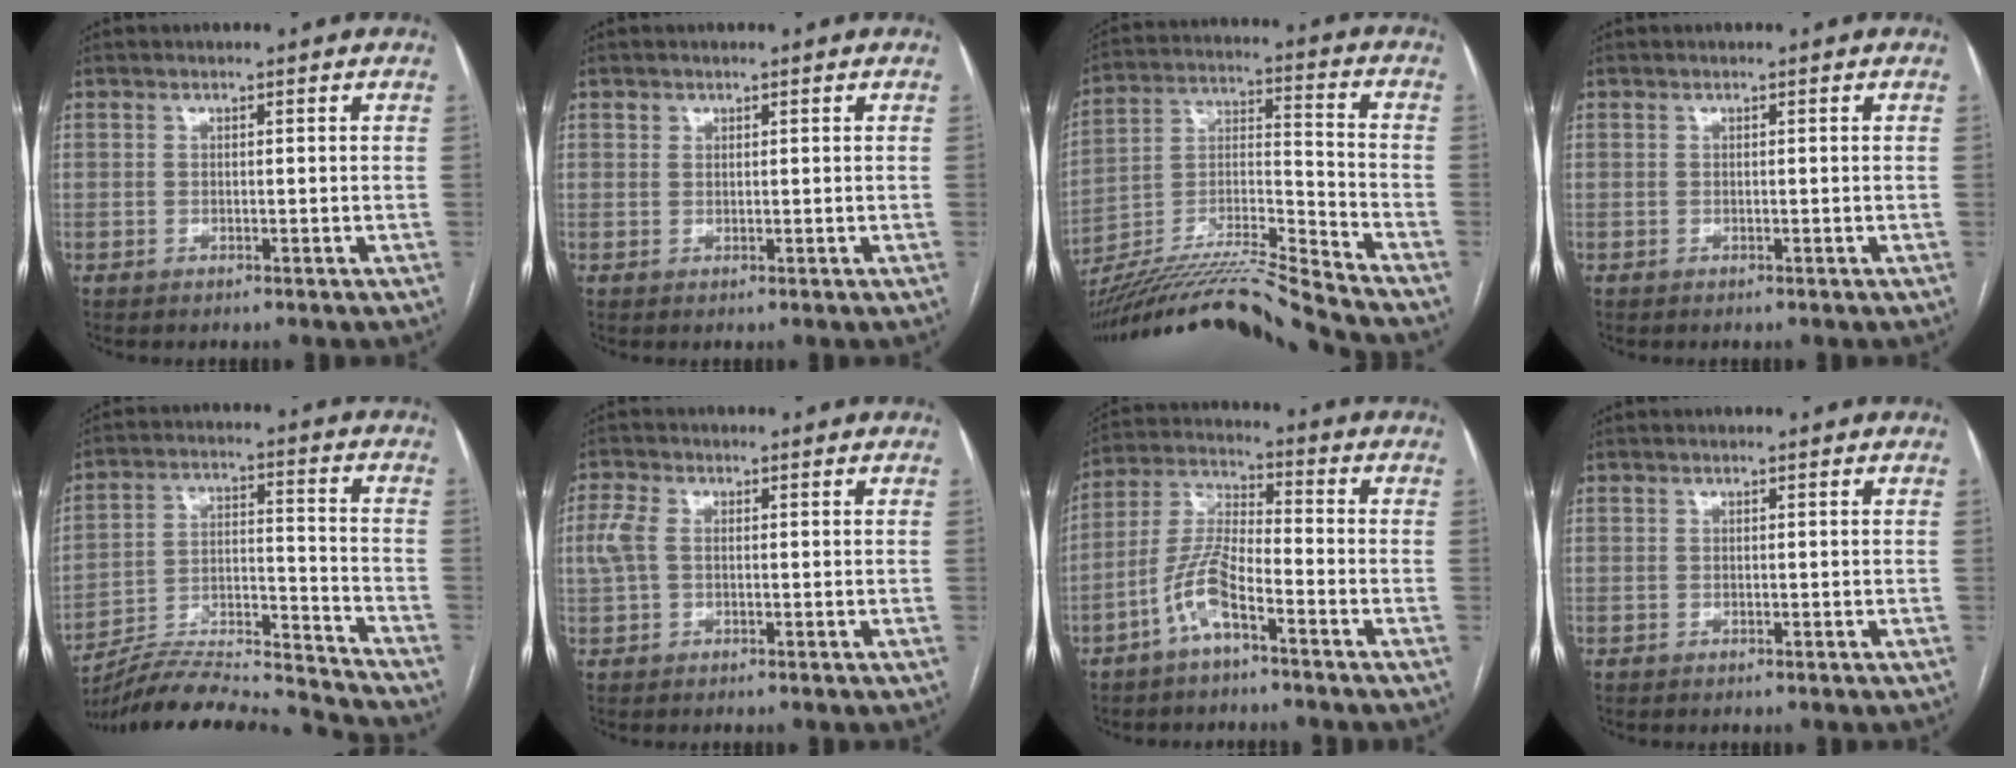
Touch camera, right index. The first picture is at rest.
{"total": 0.8, "force": [0.4, 0.7, 0.0], "torque": [0.008, 0.000, 0.004]}
{"total": 19.8, "force": [-18.3, -2.1, 7.2], "torque": [-0.150, 0.004, -0.321]}
{"total": 0.0}
{"total": 19.9, "force": [-19.1, -0.2, 5.5], "torque": [-0.115, 0.012, -0.307]}
{"total": 3.4, "force": [0.0, 2.0, 2.7], "torque": [-0.087, 0.013, -0.003]}
{"total": 8.0, "force": [-4.3, 1.6, 6.5], "torque": [-0.153, 0.011, -0.089]}
{"total": 0.0}